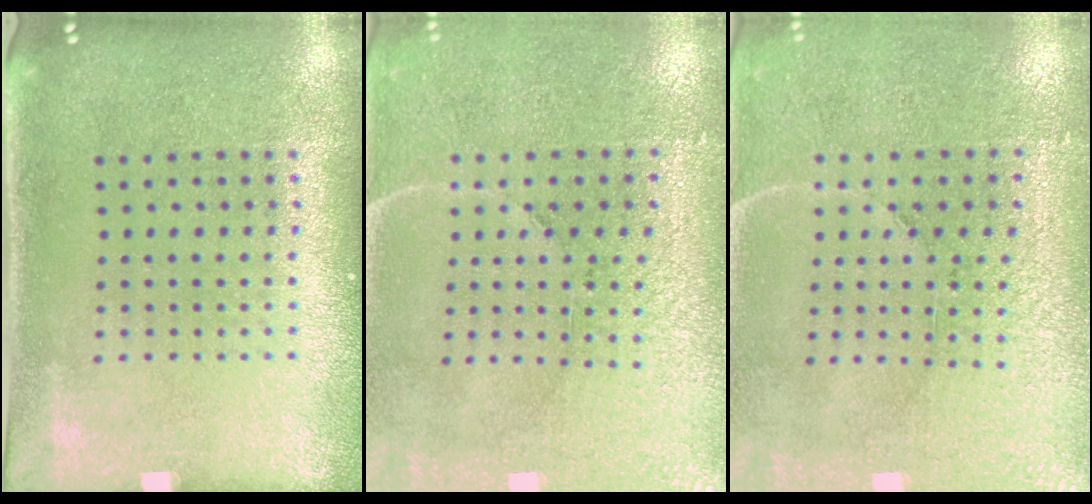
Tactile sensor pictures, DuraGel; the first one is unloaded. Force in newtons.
{"total": 3.2, "press": 3.1, "slide": 0.4}
{"total": 3.2, "press": 3.1, "slide": 0.4}